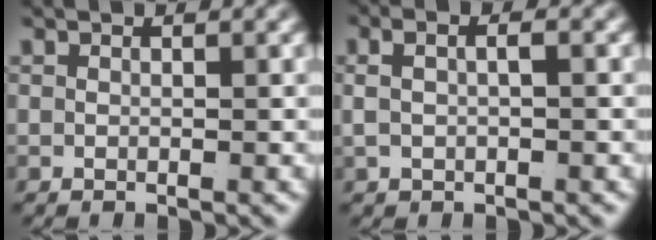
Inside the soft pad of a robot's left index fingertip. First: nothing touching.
{"total": 2.7, "force": [0.2, 1.4, 2.3], "torque": [-0.040, 0.006, 0.005]}